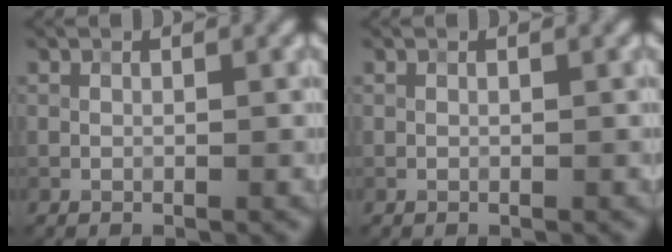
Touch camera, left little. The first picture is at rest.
{"total": 0.0}